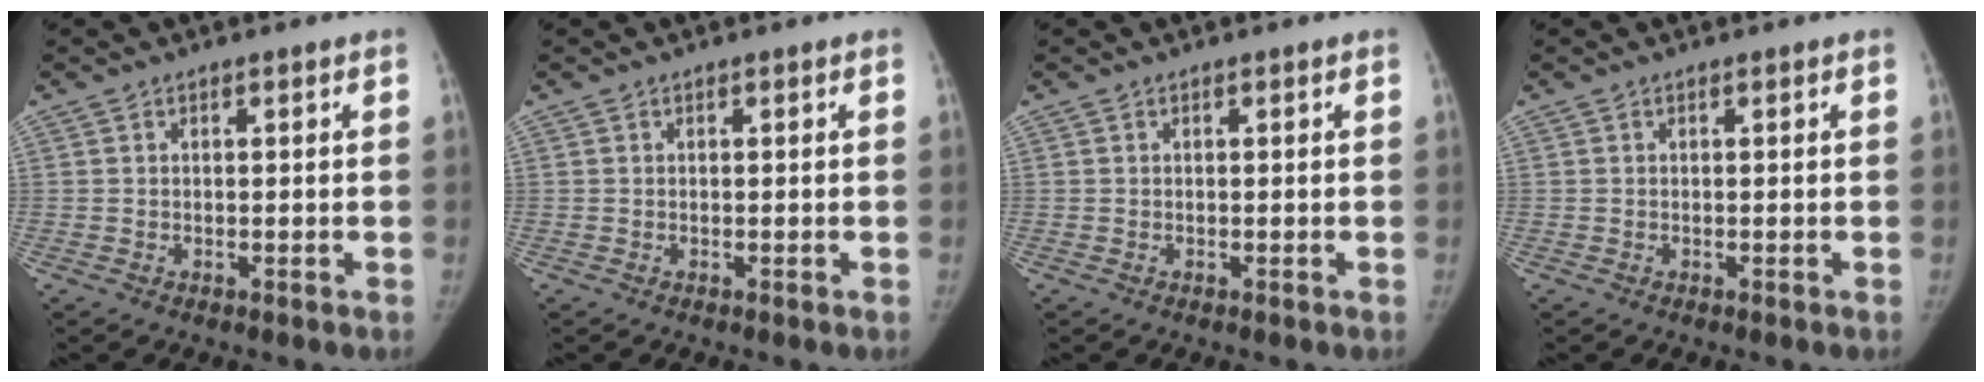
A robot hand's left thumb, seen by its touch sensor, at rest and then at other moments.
{"total": 0.0}
{"total": 0.0}
{"total": 0.0}